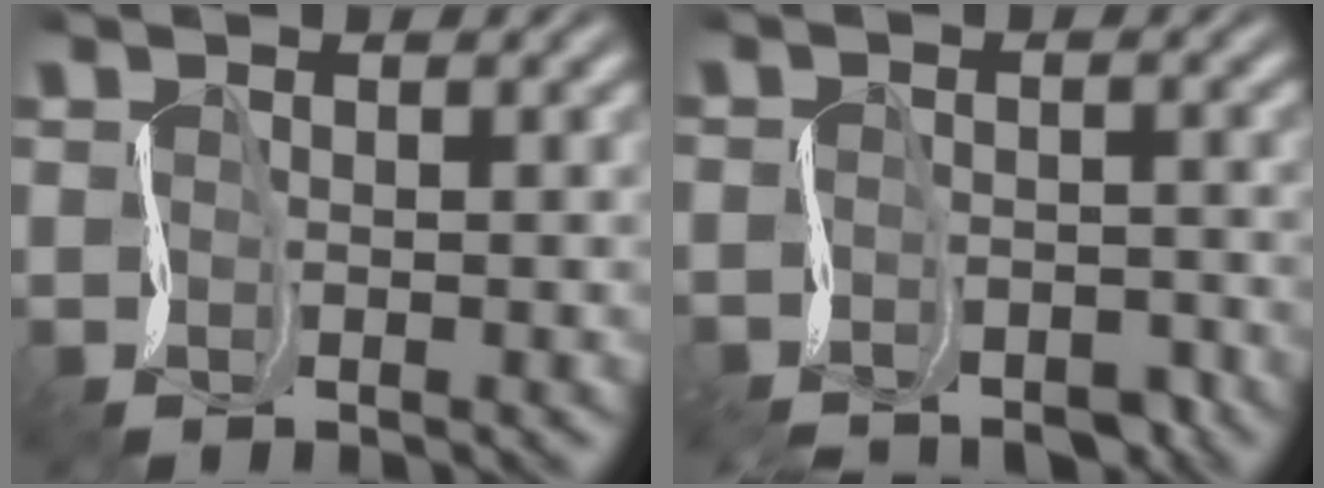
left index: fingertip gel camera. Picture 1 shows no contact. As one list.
[{"total": 4.2, "force": [-4.0, 1.1, 0.7], "torque": [-0.009, -0.003, -0.069]}]